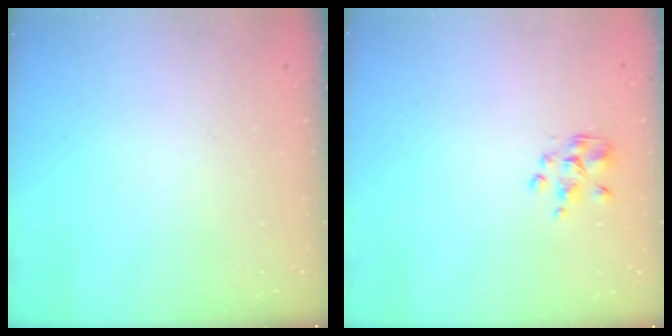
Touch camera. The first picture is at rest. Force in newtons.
{"total": 2.3, "press": 2.2, "slide": 0.7}